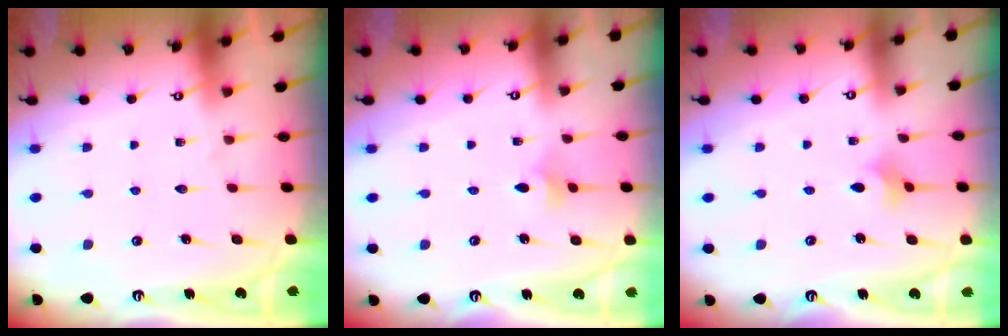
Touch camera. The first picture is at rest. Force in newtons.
{"total": 2.8, "press": 2.8, "slide": 0.6}
{"total": 2.6, "press": 2.6, "slide": 0.6}